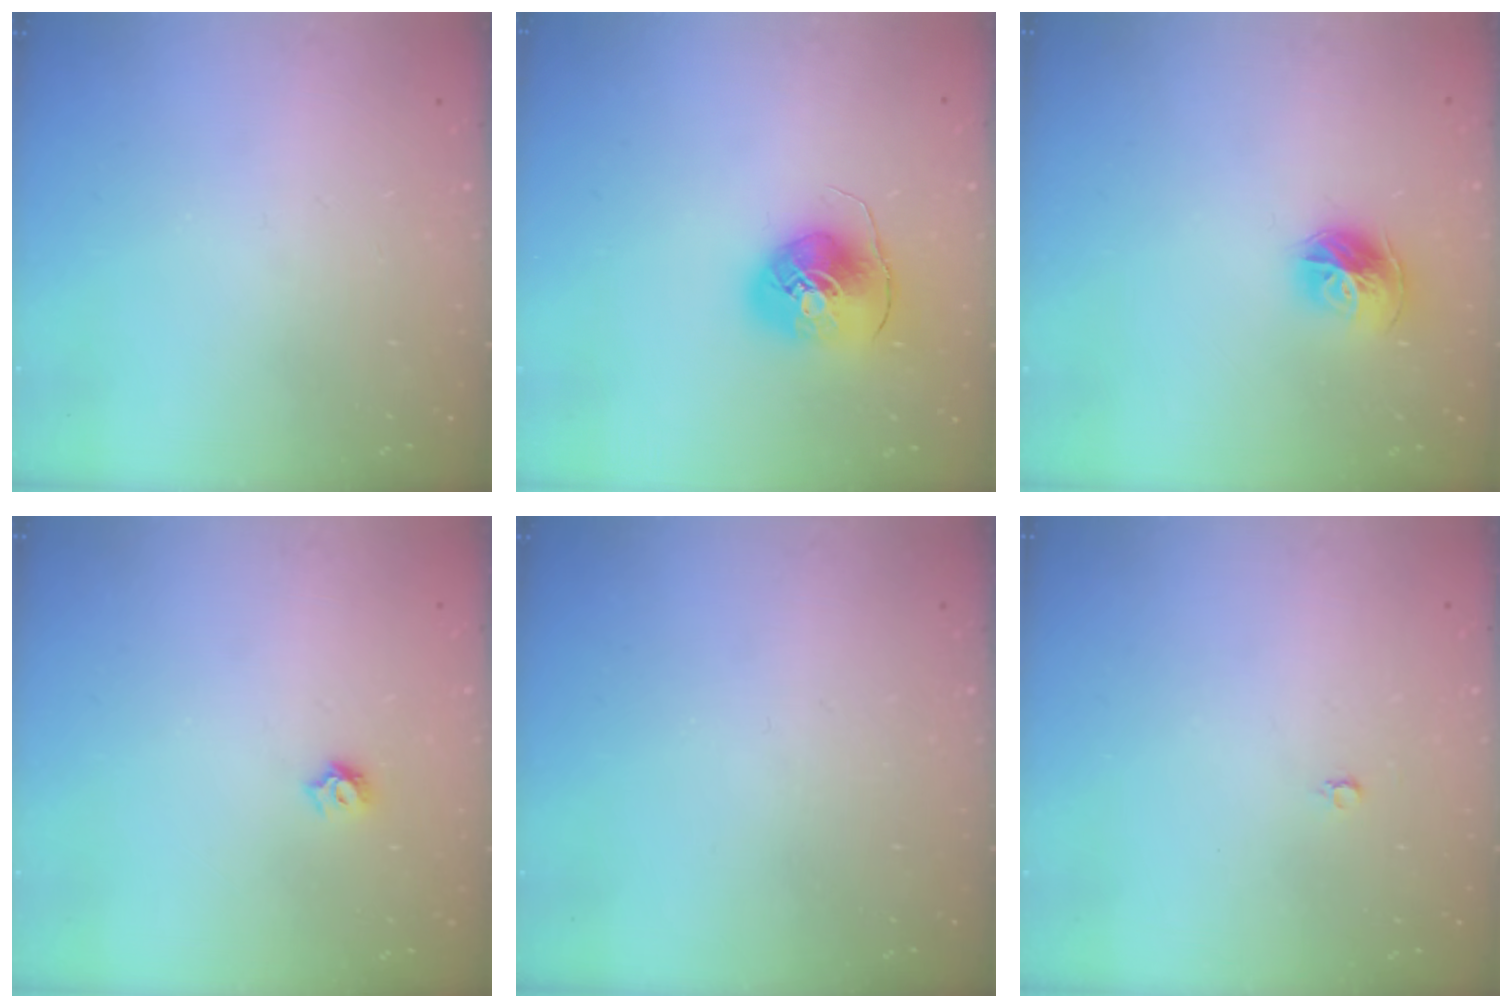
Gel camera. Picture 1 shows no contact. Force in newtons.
{"total": 9.0, "press": 8.8, "slide": 1.5}
{"total": 10.6, "press": 10.5, "slide": 1.2}
{"total": 4.8, "press": 4.8, "slide": 0.6}
{"total": 0.0}
{"total": 2.2, "press": 2.2, "slide": 0.2}